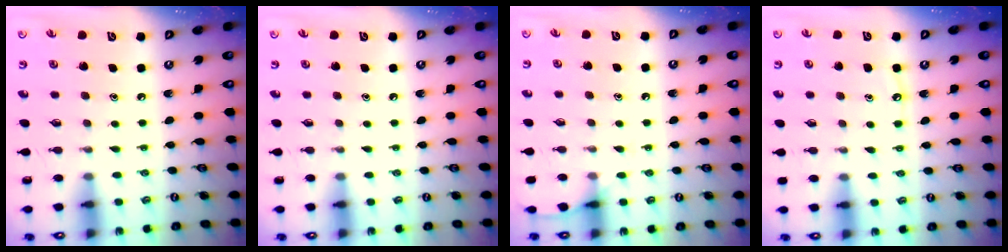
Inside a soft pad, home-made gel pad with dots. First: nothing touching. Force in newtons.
{"total": 0.0}
{"total": 5.7, "press": 5.6, "slide": 0.6}
{"total": 5.9, "press": 5.9, "slide": 0.6}